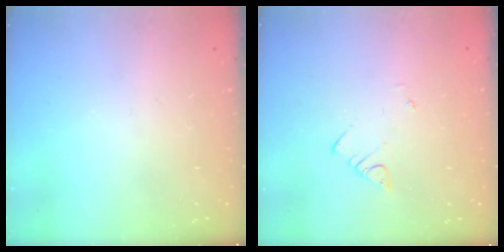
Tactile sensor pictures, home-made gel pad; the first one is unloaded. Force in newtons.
{"total": 1.9, "press": 1.9, "slide": 0.2}